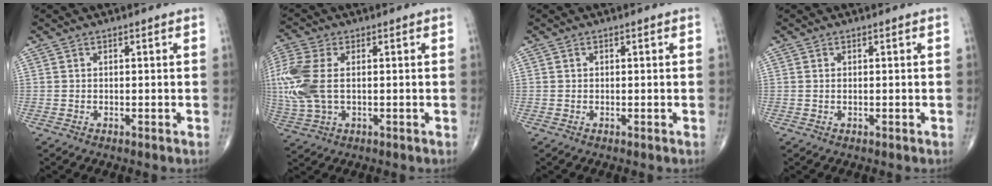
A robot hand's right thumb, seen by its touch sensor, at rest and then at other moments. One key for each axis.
{"total": 11.8, "fx": 0.9, "fy": 6.9, "fz": 9.6, "tx": -0.257, "ty": 0.009, "tz": 0.021}
{"total": 0.0}
{"total": 0.0}